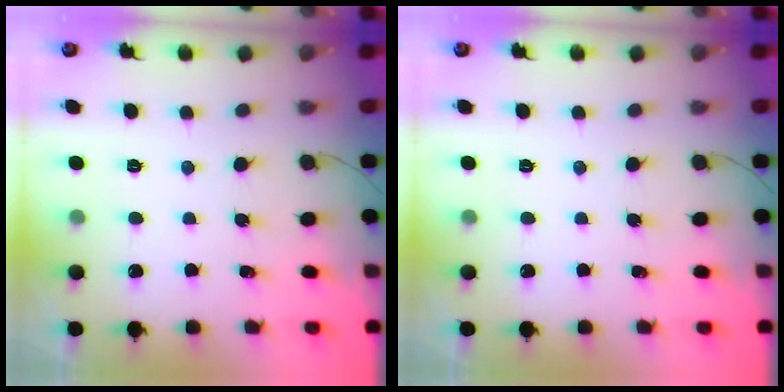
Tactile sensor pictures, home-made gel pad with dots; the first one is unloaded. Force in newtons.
{"total": 0.0}